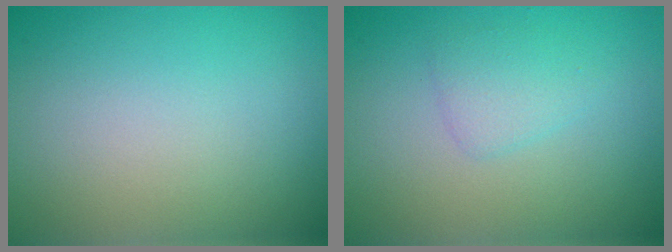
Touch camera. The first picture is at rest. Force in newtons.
{"total": 1.6, "press": 1.6, "slide": 0.0}